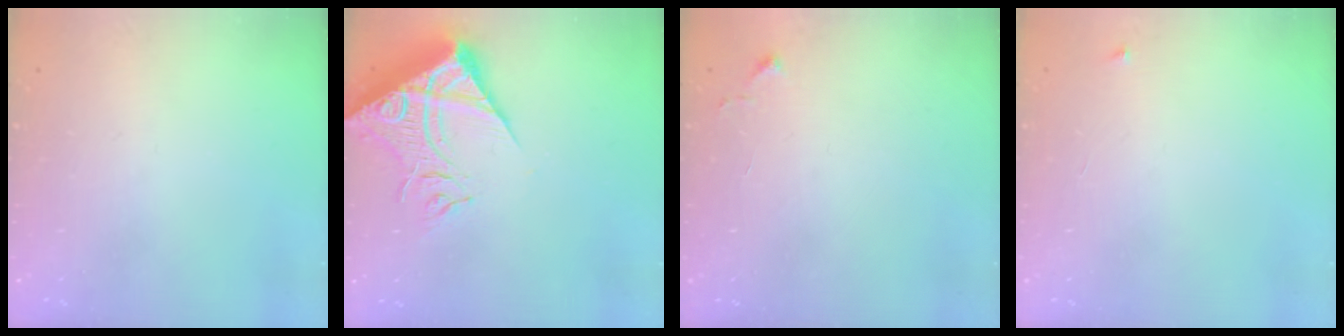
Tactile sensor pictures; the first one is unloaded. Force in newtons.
{"total": 14.2, "press": 14.1, "slide": 1.9}
{"total": 3.2, "press": 3.2, "slide": 0.6}
{"total": 2.3, "press": 2.3, "slide": 0.3}